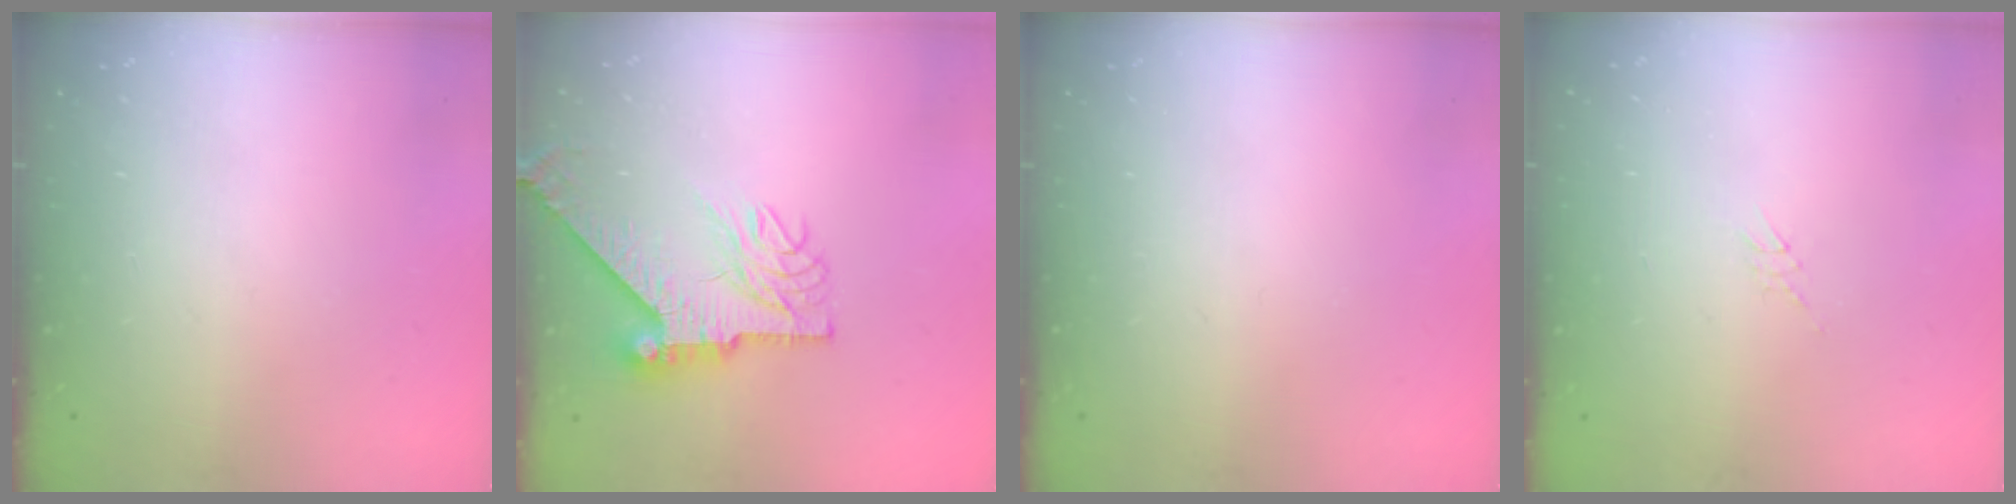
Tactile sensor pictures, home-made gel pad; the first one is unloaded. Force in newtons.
{"total": 10.2, "press": 10.1, "slide": 1.6}
{"total": 0.0}
{"total": 2.6, "press": 2.6, "slide": 0.2}